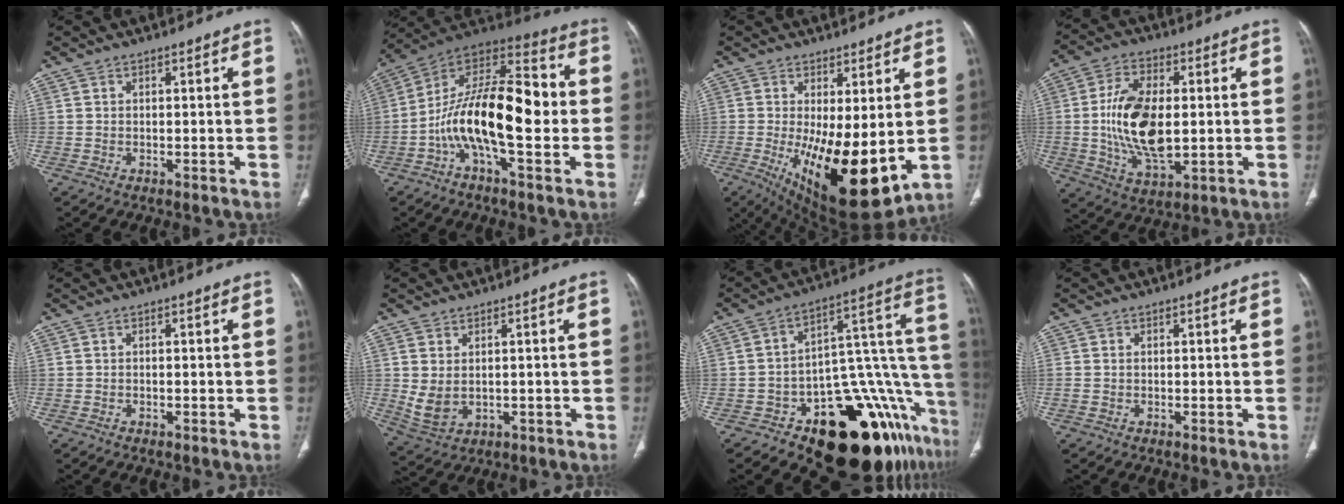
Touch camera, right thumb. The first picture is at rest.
{"total": 20.3, "force": [-3.0, 8.3, 18.3], "torque": [-0.295, 0.053, -0.058]}
{"total": 17.7, "force": [-1.9, 6.7, 16.2], "torque": [-0.264, -0.040, -0.006]}
{"total": 15.6, "force": [0.0, 8.3, 13.2], "torque": [-0.246, -0.007, 0.004]}
{"total": 0.0}
{"total": 5.5, "force": [0.3, 4.0, 3.9], "torque": [-0.076, -0.007, 0.025]}
{"total": 25.5, "force": [-12.9, 11.5, 18.7], "torque": [-0.114, 0.119, -0.173]}
{"total": 1.0, "force": [-0.1, 0.8, 0.5], "torque": [-0.013, 0.003, -0.001]}